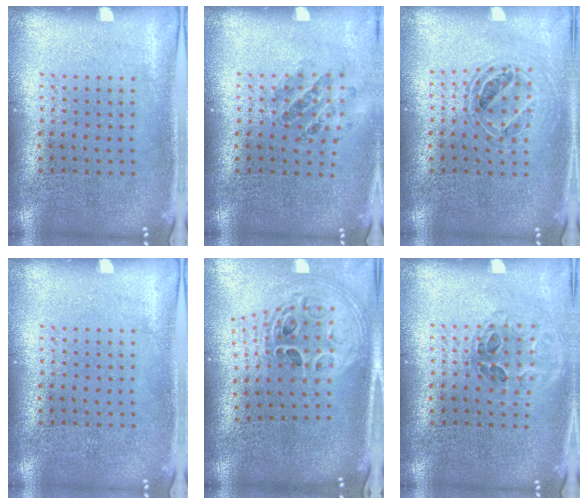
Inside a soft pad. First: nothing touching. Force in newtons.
{"total": 0.8, "press": 0.8, "slide": 0.1}
{"total": 0.8, "press": 0.7, "slide": 0.2}
{"total": 0.0}
{"total": 2.0, "press": 1.6, "slide": 1.2}
{"total": 1.0, "press": 1.0, "slide": 0.3}